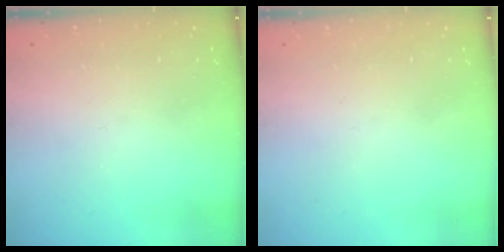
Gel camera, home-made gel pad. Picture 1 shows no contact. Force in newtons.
{"total": 1.6, "press": 1.6, "slide": 0.1}